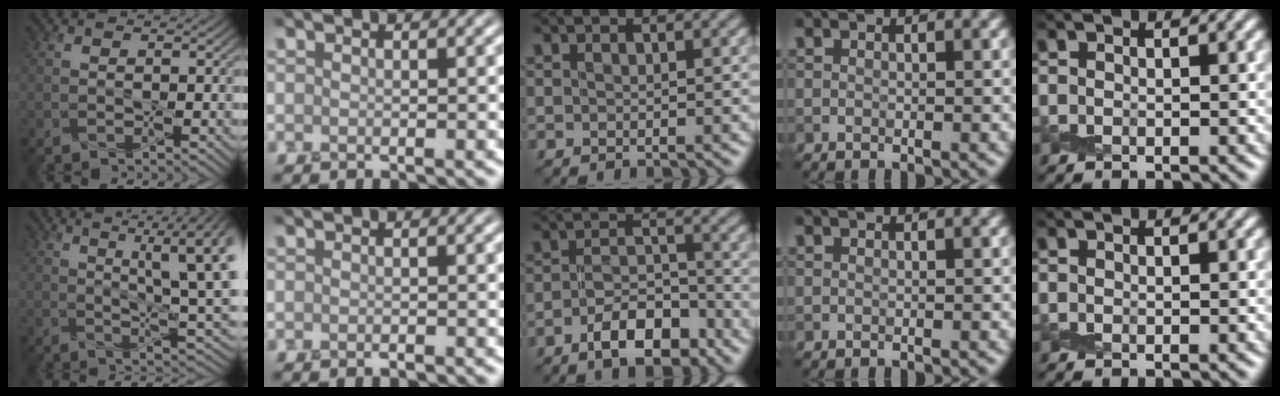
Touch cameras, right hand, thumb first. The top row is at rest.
{"thumb": {"total": 13.3, "force": [4.8, 4.2, 11.7], "torque": [-0.169, 0.024, 0.062]}, "index": {"total": 0.6, "force": [-0.4, 0.2, 0.4], "torque": [-0.009, -0.006, -0.005]}, "middle": {"total": 5.2, "force": [-3.1, 2.2, 3.6], "torque": [-0.060, 0.004, -0.055]}}